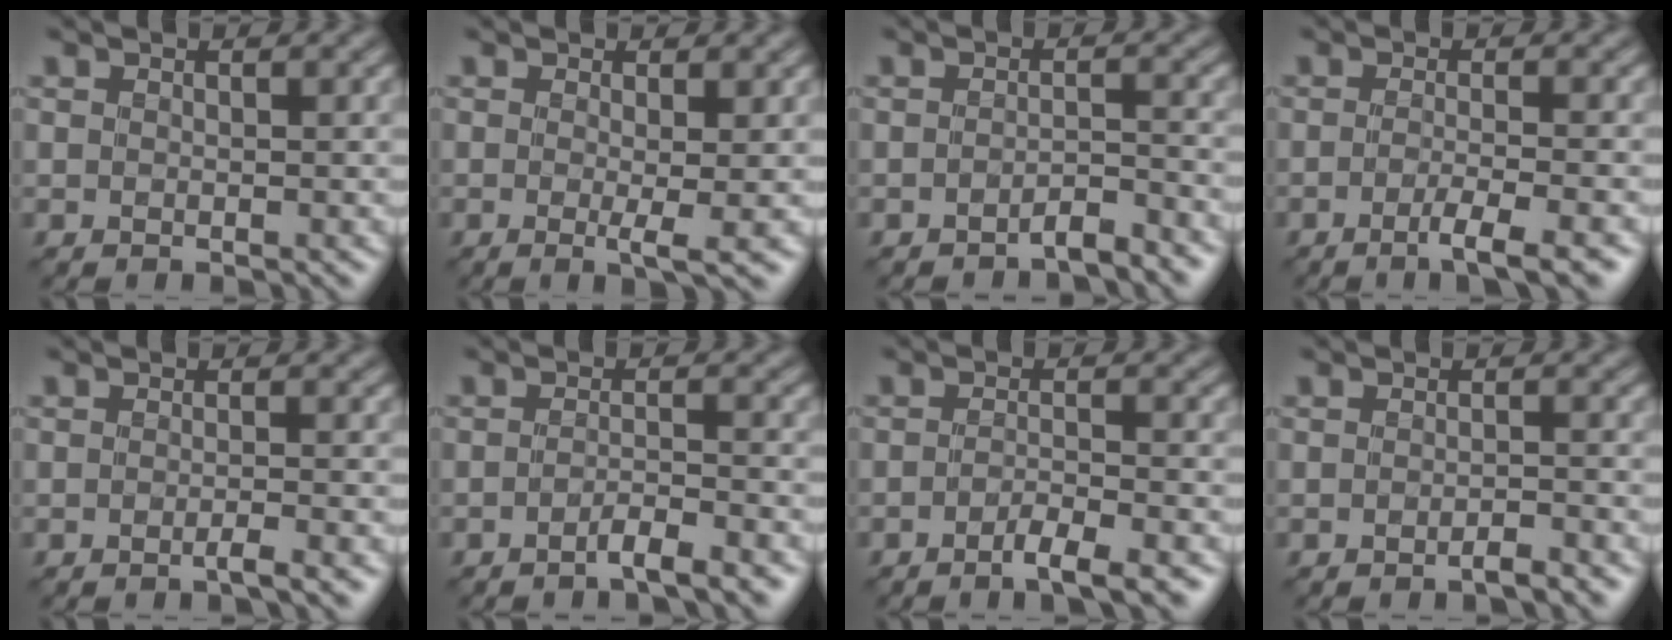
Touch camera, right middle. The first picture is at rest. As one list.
[{"total": 2.2, "force": [-0.2, 0.1, 2.2], "torque": [-0.041, -0.010, -0.002]}, {"total": 2.0, "force": [-1.8, 0.2, 0.9], "torque": [-0.012, 0.007, -0.035]}, {"total": 3.7, "force": [-2.0, 0.6, 3.0], "torque": [-0.045, 0.000, -0.043]}, {"total": 1.7, "force": [-1.0, 0.1, 1.3], "torque": [-0.014, 0.000, -0.025]}, {"total": 2.6, "force": [-1.8, 0.3, 1.8], "torque": [-0.026, 0.006, -0.042]}, {"total": 3.4, "force": [-2.3, 0.6, 2.4], "torque": [-0.038, 0.003, -0.042]}, {"total": 1.6, "force": [-1.3, 0.1, 0.9], "torque": [-0.010, 0.003, -0.026]}]